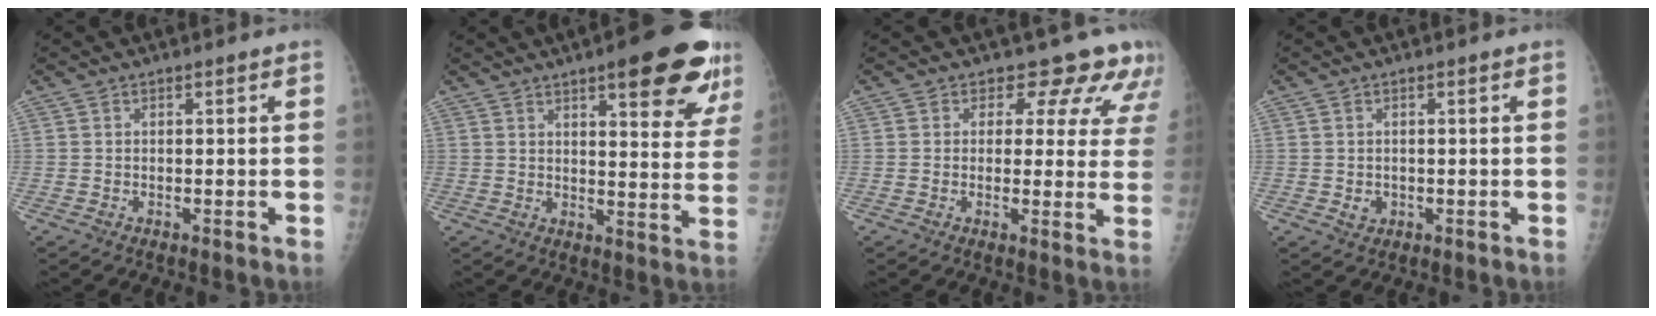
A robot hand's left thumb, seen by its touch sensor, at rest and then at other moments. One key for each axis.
{"total": 17.6, "fx": 10.1, "fy": 5.1, "fz": 13.5, "tx": -0.137, "ty": -0.042, "tz": 0.124}
{"total": 10.3, "fx": 8.2, "fy": 5.6, "fz": 2.7, "tx": 0.025, "ty": -0.034, "tz": 0.066}
{"total": 1.8, "fx": -0.2, "fy": 1.6, "fz": 0.7, "tx": -0.005, "ty": 0.001, "tz": 0.003}